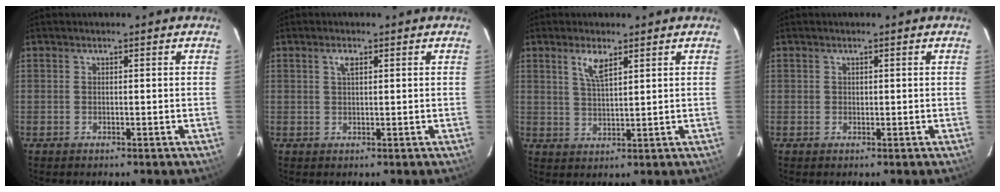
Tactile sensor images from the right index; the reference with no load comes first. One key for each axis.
{"total": 1.6, "fx": 0.8, "fy": 0.6, "fz": 1.3, "tx": -0.025, "ty": 0.004, "tz": 0.013}
{"total": 4.3, "fx": 2.5, "fy": 1.2, "fz": 3.2, "tx": -0.062, "ty": 0.001, "tz": 0.050}
{"total": 0.5, "fx": 0.1, "fy": 0.5, "fz": 0.0, "tx": 0.002, "ty": 0.002, "tz": 0.003}